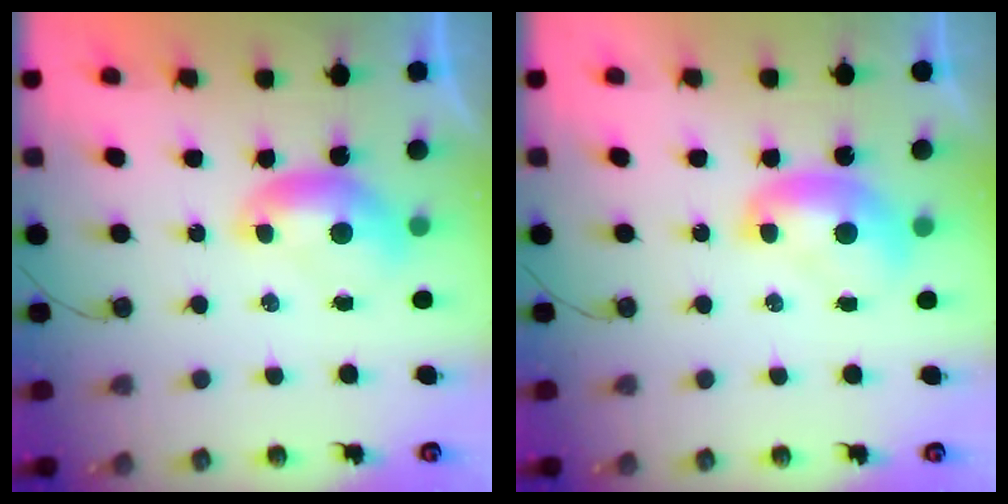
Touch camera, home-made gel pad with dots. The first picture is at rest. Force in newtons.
{"total": 1.9, "press": 1.9, "slide": 0.2}